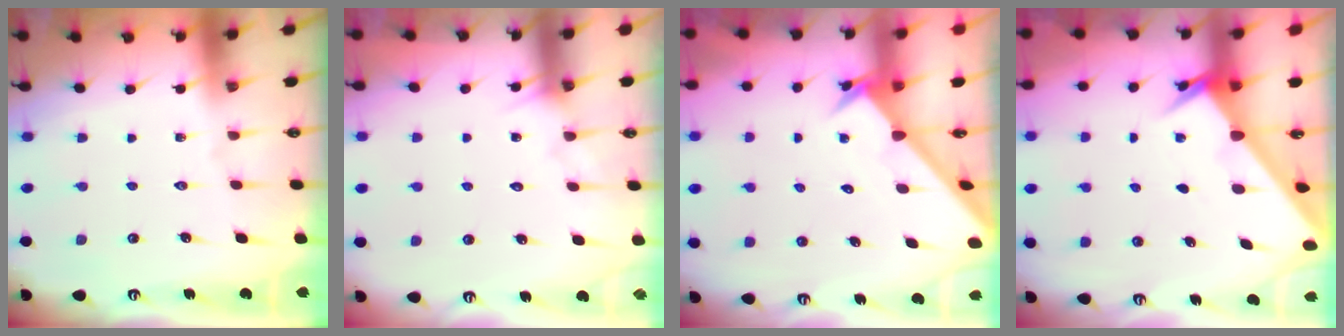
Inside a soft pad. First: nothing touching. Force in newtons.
{"total": 5.1, "press": 5.1, "slide": 0.4}
{"total": 2.6, "press": 2.6, "slide": 0.2}
{"total": 2.4, "press": 2.4, "slide": 0.3}